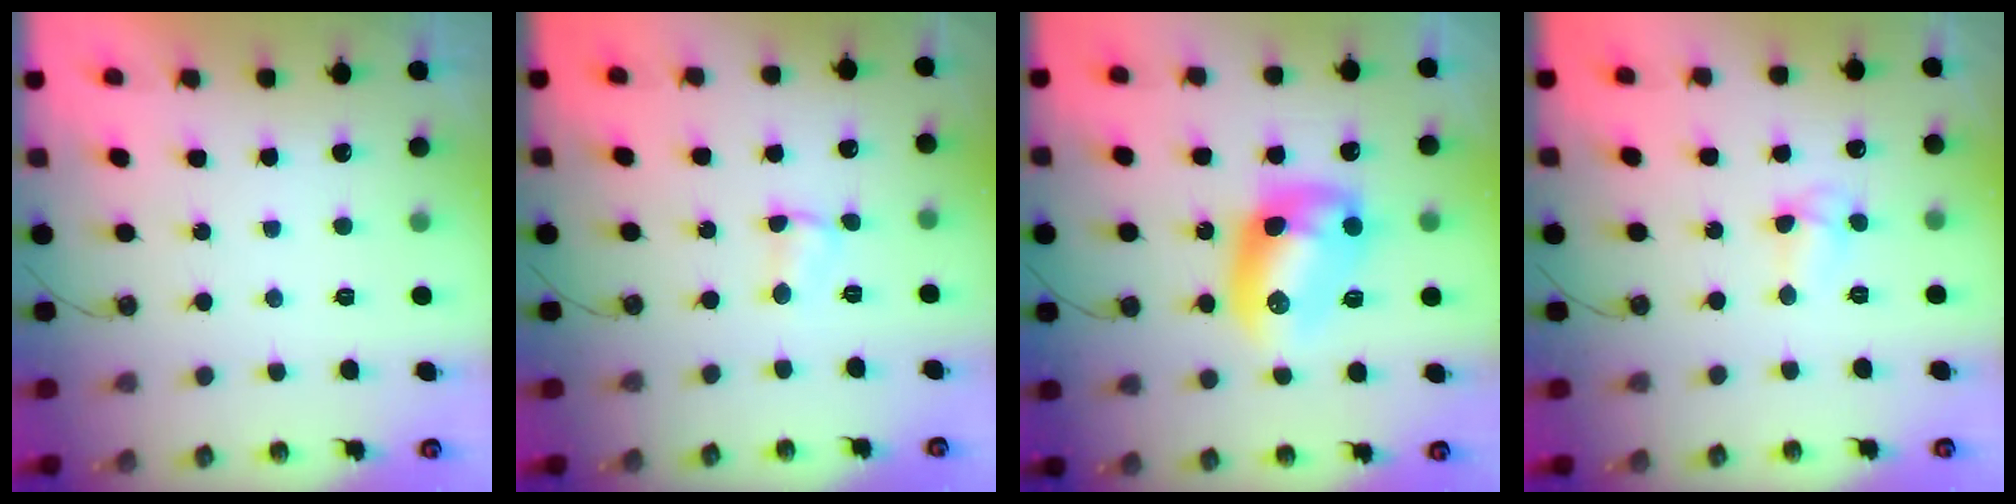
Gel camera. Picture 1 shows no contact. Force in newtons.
{"total": 2.2, "press": 2.2, "slide": 0.4}
{"total": 12.6, "press": 12.6, "slide": 0.9}
{"total": 5.8, "press": 5.7, "slide": 0.7}